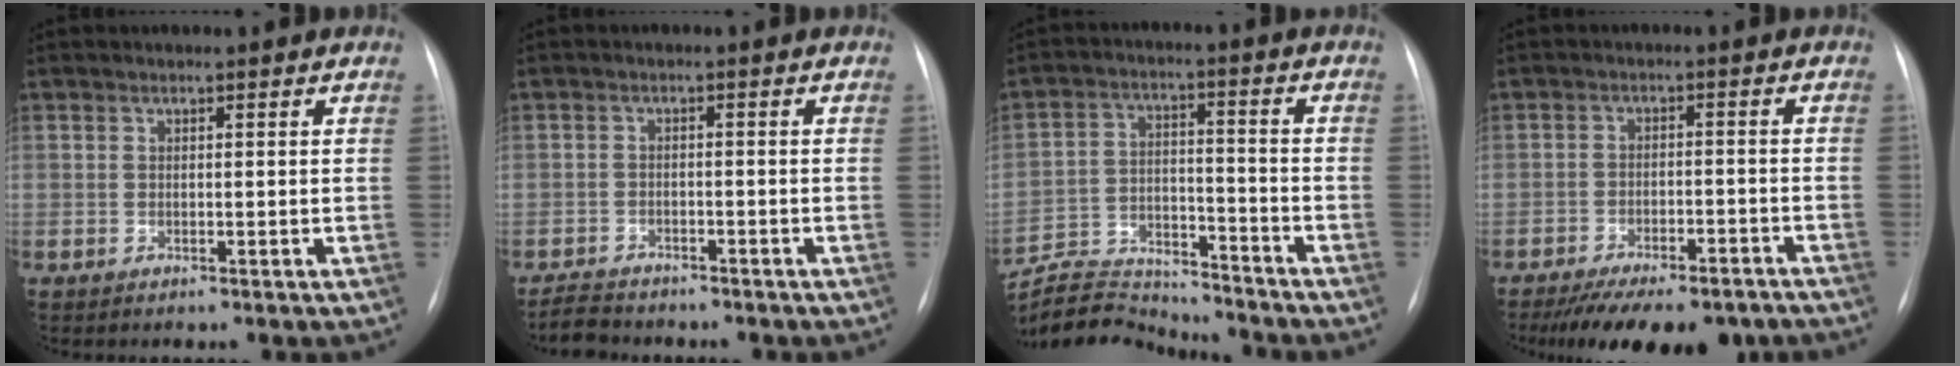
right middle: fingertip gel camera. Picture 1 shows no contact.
{"total": 4.3, "force": [-4.0, 1.4, 0.7], "torque": [-0.016, -0.011, -0.066]}
{"total": 12.6, "force": [-12.5, 1.1, 1.1], "torque": [-0.022, 0.021, -0.208]}
{"total": 16.0, "force": [-12.9, 5.5, 7.8], "torque": [-0.123, -0.008, -0.174]}